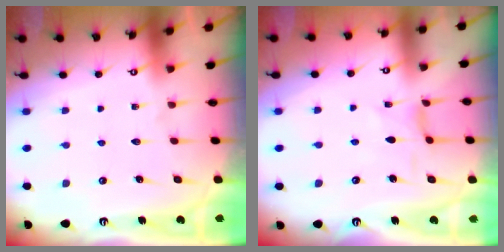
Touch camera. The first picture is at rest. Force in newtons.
{"total": 2.8, "press": 2.8, "slide": 0.1}